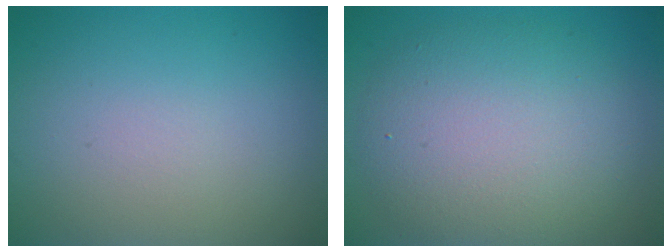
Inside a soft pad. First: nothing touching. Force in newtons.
{"total": 7.6, "press": 7.6, "slide": 0.6}